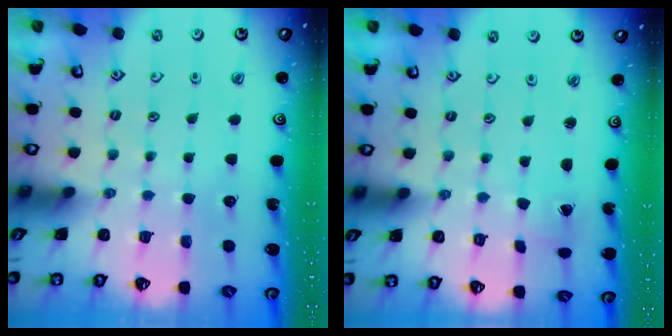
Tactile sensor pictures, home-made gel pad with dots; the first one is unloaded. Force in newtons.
{"total": 1.5, "press": 1.5, "slide": 0.0}